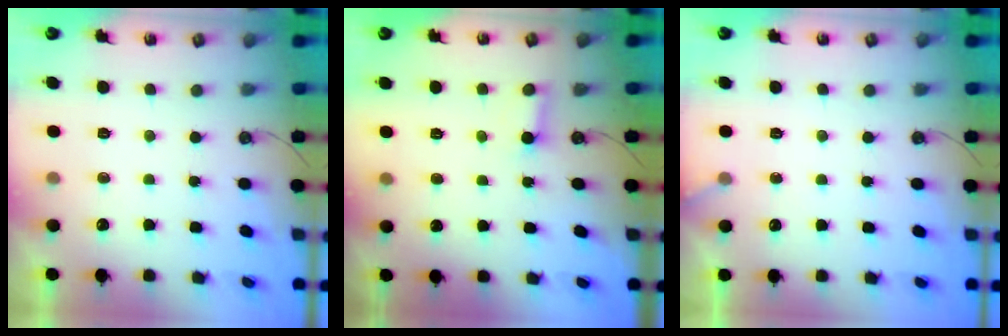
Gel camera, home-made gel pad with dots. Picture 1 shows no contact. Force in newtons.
{"total": 2.5, "press": 2.5, "slide": 0.2}
{"total": 2.4, "press": 2.4, "slide": 0.2}